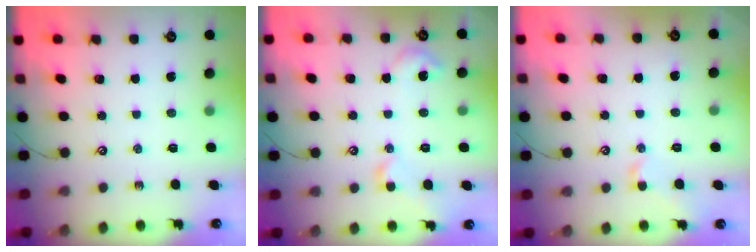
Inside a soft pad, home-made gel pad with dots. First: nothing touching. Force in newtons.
{"total": 4.6, "press": 4.6, "slide": 0.8}
{"total": 1.2, "press": 1.0, "slide": 0.7}